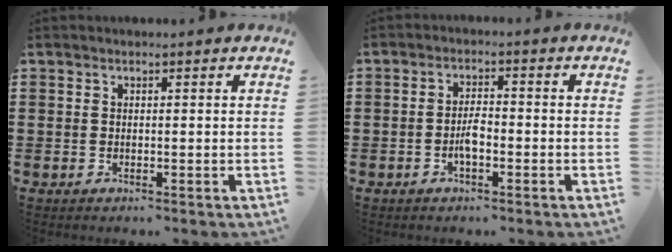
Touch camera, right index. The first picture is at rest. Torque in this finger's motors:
{"motor_torque": [2.14, 0.00, 0.45, 0.11]}